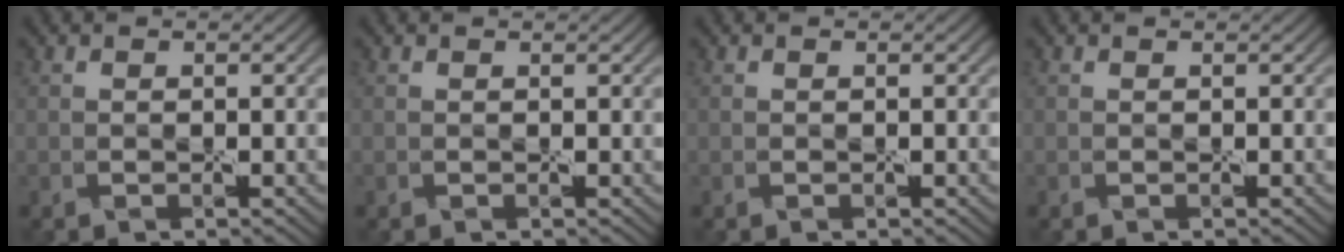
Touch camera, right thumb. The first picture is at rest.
{"total": 0.5, "force": [0.2, -0.2, -0.5], "torque": [0.009, 0.000, 0.004]}
{"total": 0.0}
{"total": 0.0}